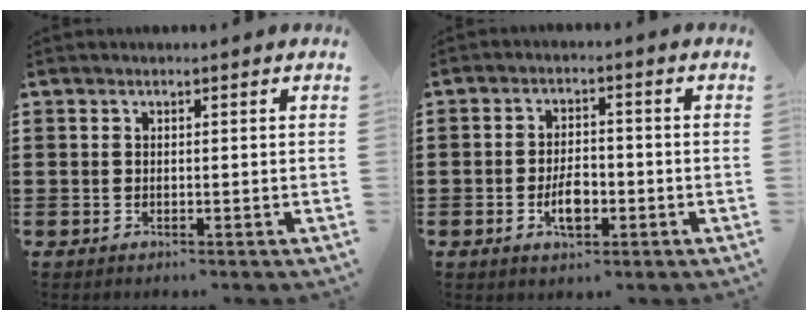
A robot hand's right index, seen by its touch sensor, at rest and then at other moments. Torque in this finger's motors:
{"motor_torque": [2.14, 0.00, 0.55, 0.04]}